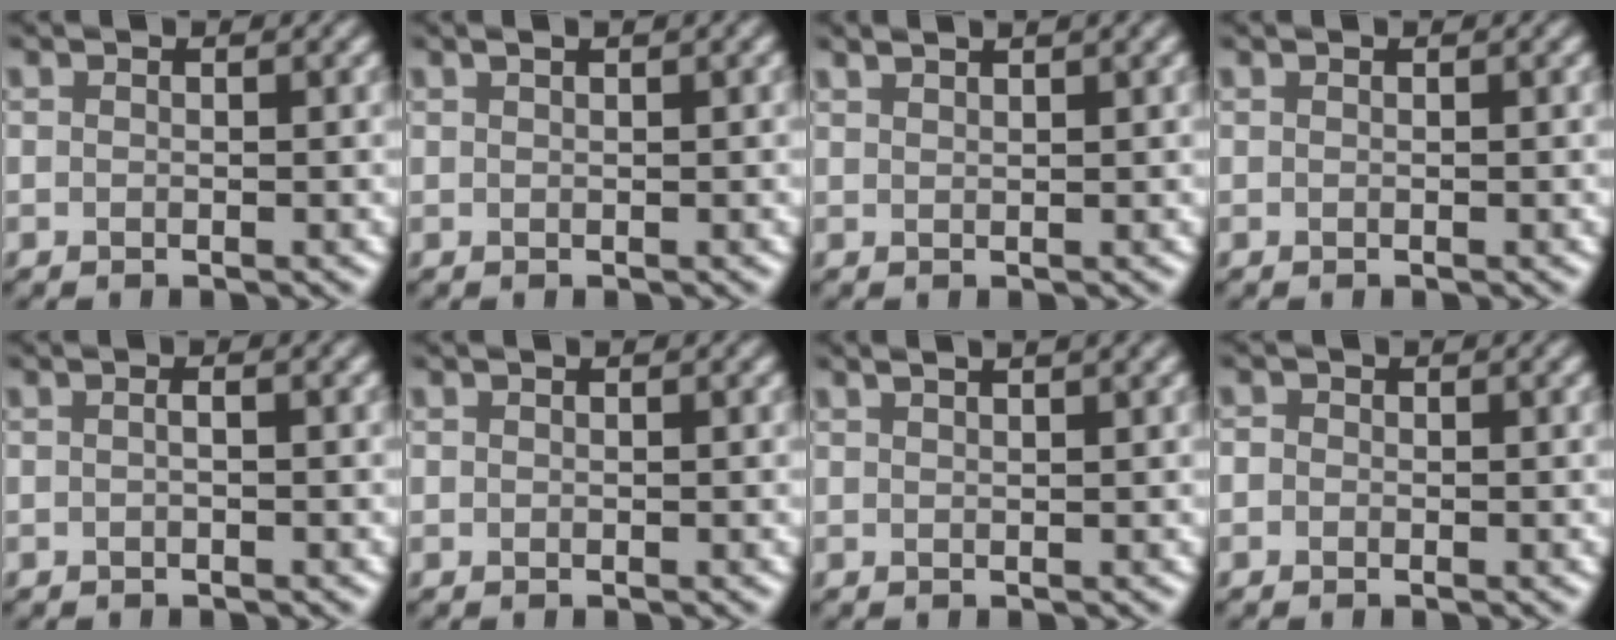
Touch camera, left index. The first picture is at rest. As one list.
[{"total": 0.6, "force": [0.4, -0.1, 0.5], "torque": [-0.012, 0.004, 0.009]}, {"total": 1.4, "force": [1.2, -0.1, 0.6], "torque": [-0.010, 0.006, 0.022]}, {"total": 0.0}, {"total": 0.9, "force": [-0.1, 0.1, 0.8], "torque": [-0.017, -0.002, 0.000]}, {"total": 0.0}, {"total": 2.1, "force": [1.5, 0.4, 1.4], "torque": [-0.010, 0.014, 0.014]}, {"total": 1.0, "force": [0.0, 0.9, 0.4], "torque": [-0.006, 0.004, -0.011]}]